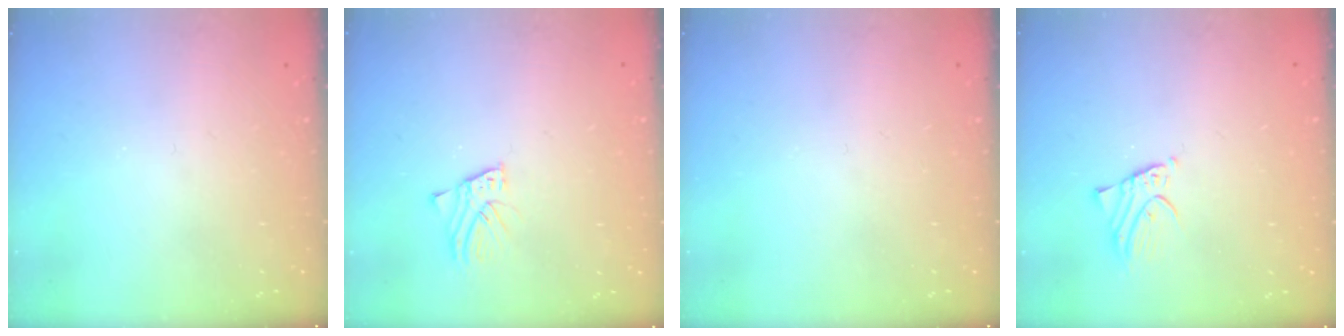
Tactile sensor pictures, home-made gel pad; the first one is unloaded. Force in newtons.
{"total": 3.1, "press": 3.1, "slide": 0.2}
{"total": 0.0}
{"total": 2.3, "press": 2.3, "slide": 0.1}